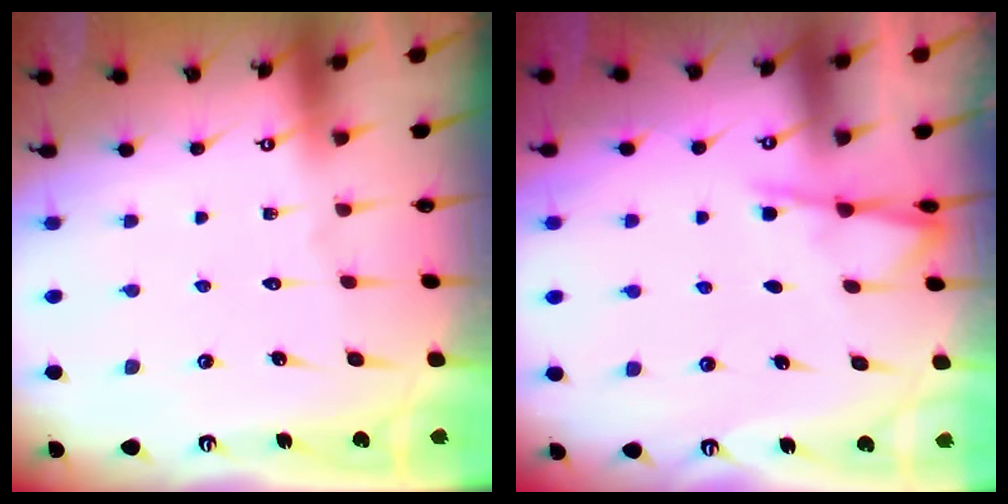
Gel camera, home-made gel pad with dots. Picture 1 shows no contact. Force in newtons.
{"total": 4.4, "press": 4.3, "slide": 0.5}